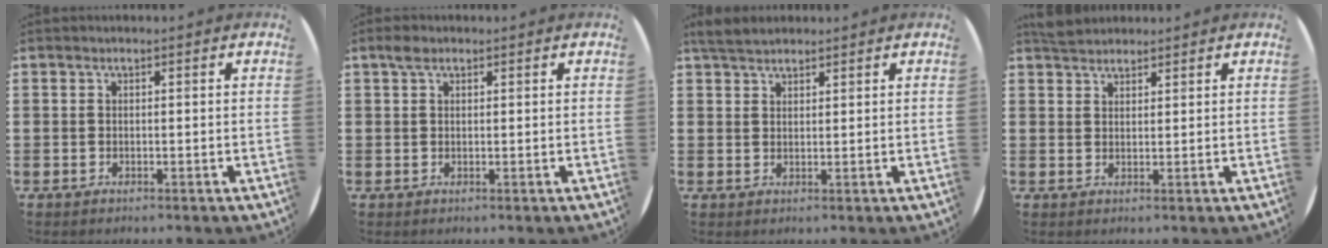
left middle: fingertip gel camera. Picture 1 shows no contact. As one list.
[{"total": 1.6, "force": [1.0, 0.9, 0.8], "torque": [-0.010, 0.002, 0.017]}, {"total": 3.3, "force": [3.0, 1.0, 1.1], "torque": [-0.027, 0.002, 0.057]}, {"total": 2.6, "force": [2.4, 0.7, 0.2], "torque": [-0.008, 0.004, 0.048]}]